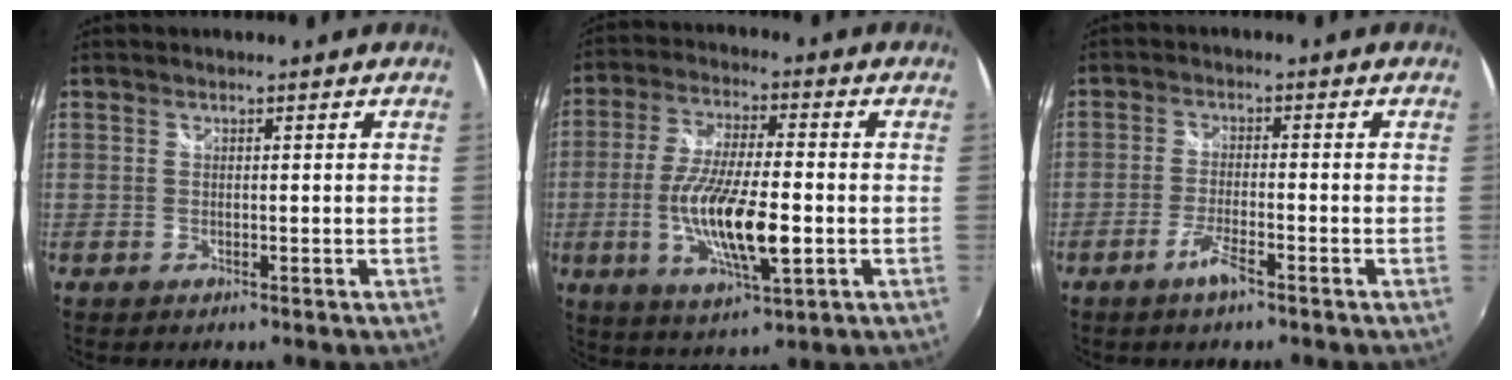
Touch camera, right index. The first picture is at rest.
{"total": 14.3, "force": [-3.1, 3.6, 13.5], "torque": [-0.263, -0.016, -0.057]}
{"total": 3.7, "force": [-2.6, 0.2, 2.6], "torque": [-0.067, -0.003, -0.053]}